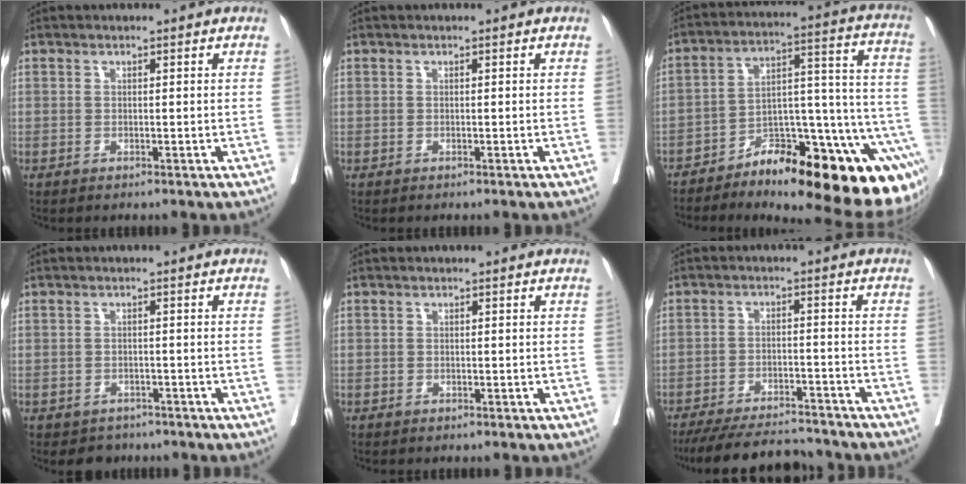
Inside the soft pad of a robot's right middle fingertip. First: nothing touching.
{"total": 0.0}
{"total": 25.5, "force": [-16.9, 5.3, 18.4], "torque": [-0.159, 0.030, -0.243]}
{"total": 2.6, "force": [-2.1, 1.6, -0.1], "torque": [-0.005, 0.004, -0.031]}
{"total": 0.8, "force": [-0.4, 0.7, -0.1], "torque": [-0.002, 0.007, -0.011]}
{"total": 14.0, "force": [-12.9, 2.3, 4.9], "torque": [-0.083, -0.008, -0.189]}